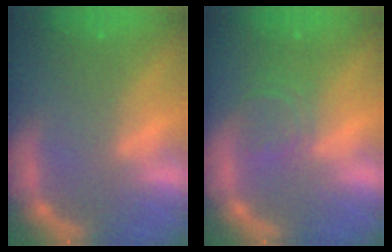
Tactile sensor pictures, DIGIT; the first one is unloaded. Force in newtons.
{"total": 3.0}